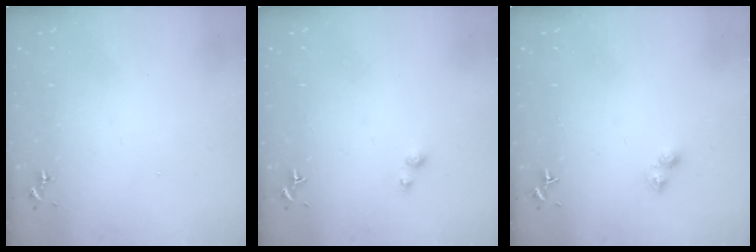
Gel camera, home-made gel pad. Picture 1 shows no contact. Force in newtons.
{"total": 2.9, "press": 2.8, "slide": 0.4}
{"total": 3.5, "press": 3.4, "slide": 0.5}